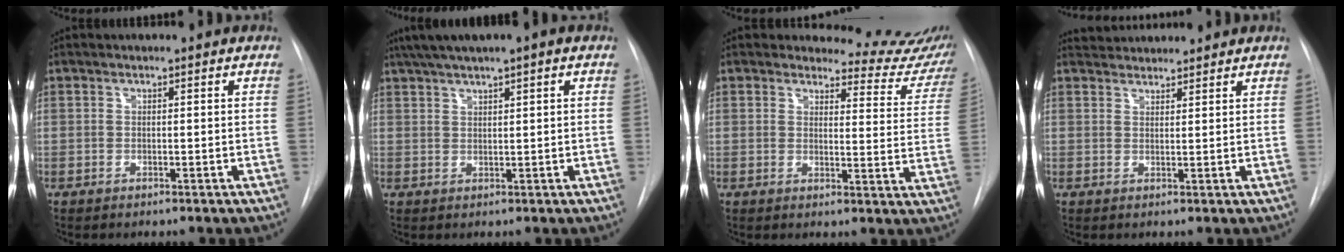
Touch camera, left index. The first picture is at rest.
{"total": 6.8, "force": [4.5, 0.2, 5.1], "torque": [-0.089, 0.034, 0.074]}
{"total": 12.3, "force": [12.1, 2.4, 0.7], "torque": [0.025, -0.081, 0.107]}
{"total": 3.9, "force": [3.9, 0.6, 0.1], "torque": [-0.006, 0.032, 0.067]}